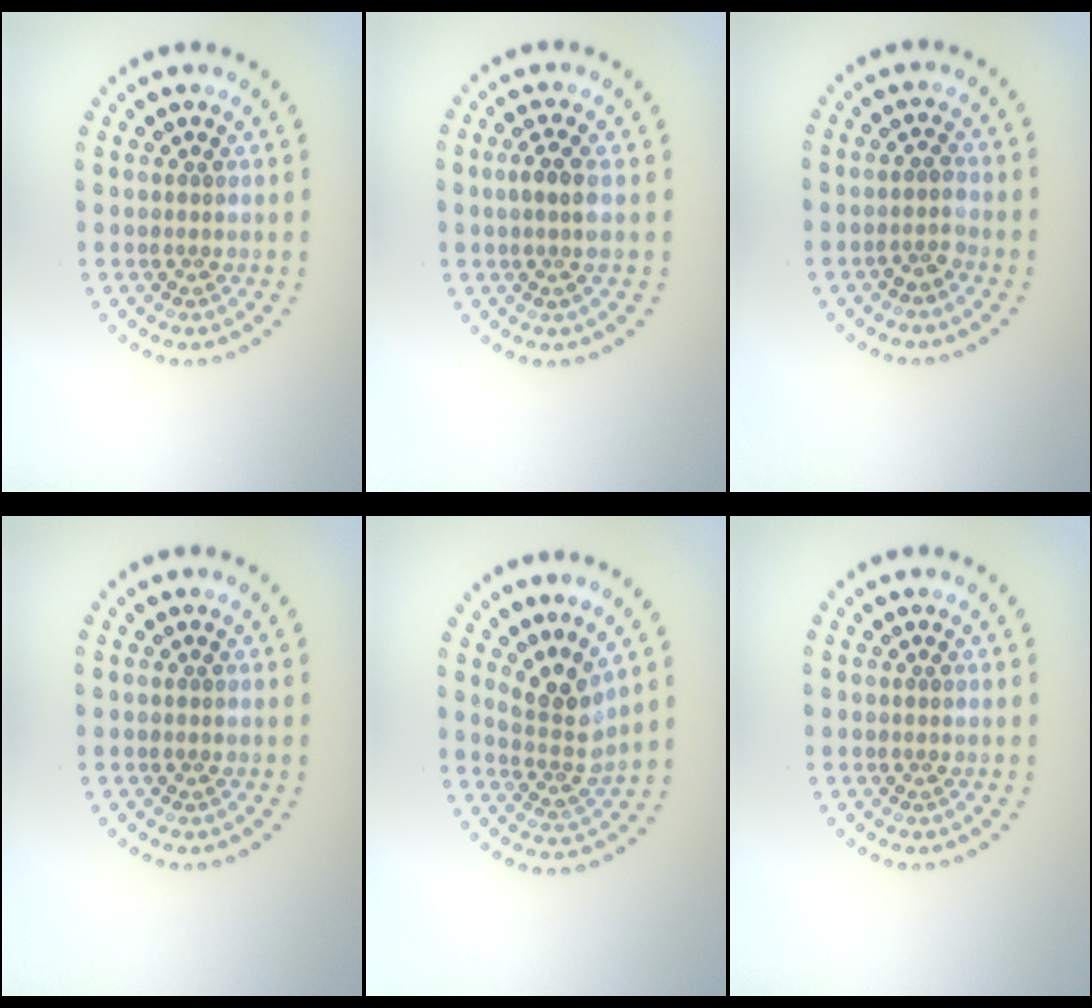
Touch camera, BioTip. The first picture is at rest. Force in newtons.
{"total": 2.1, "press": 1.8, "slide": 1.1}
{"total": 1.4, "press": 1.2, "slide": 0.6}
{"total": 0.0}
{"total": 3.4, "press": 2.3, "slide": 2.5}
{"total": 0.0}